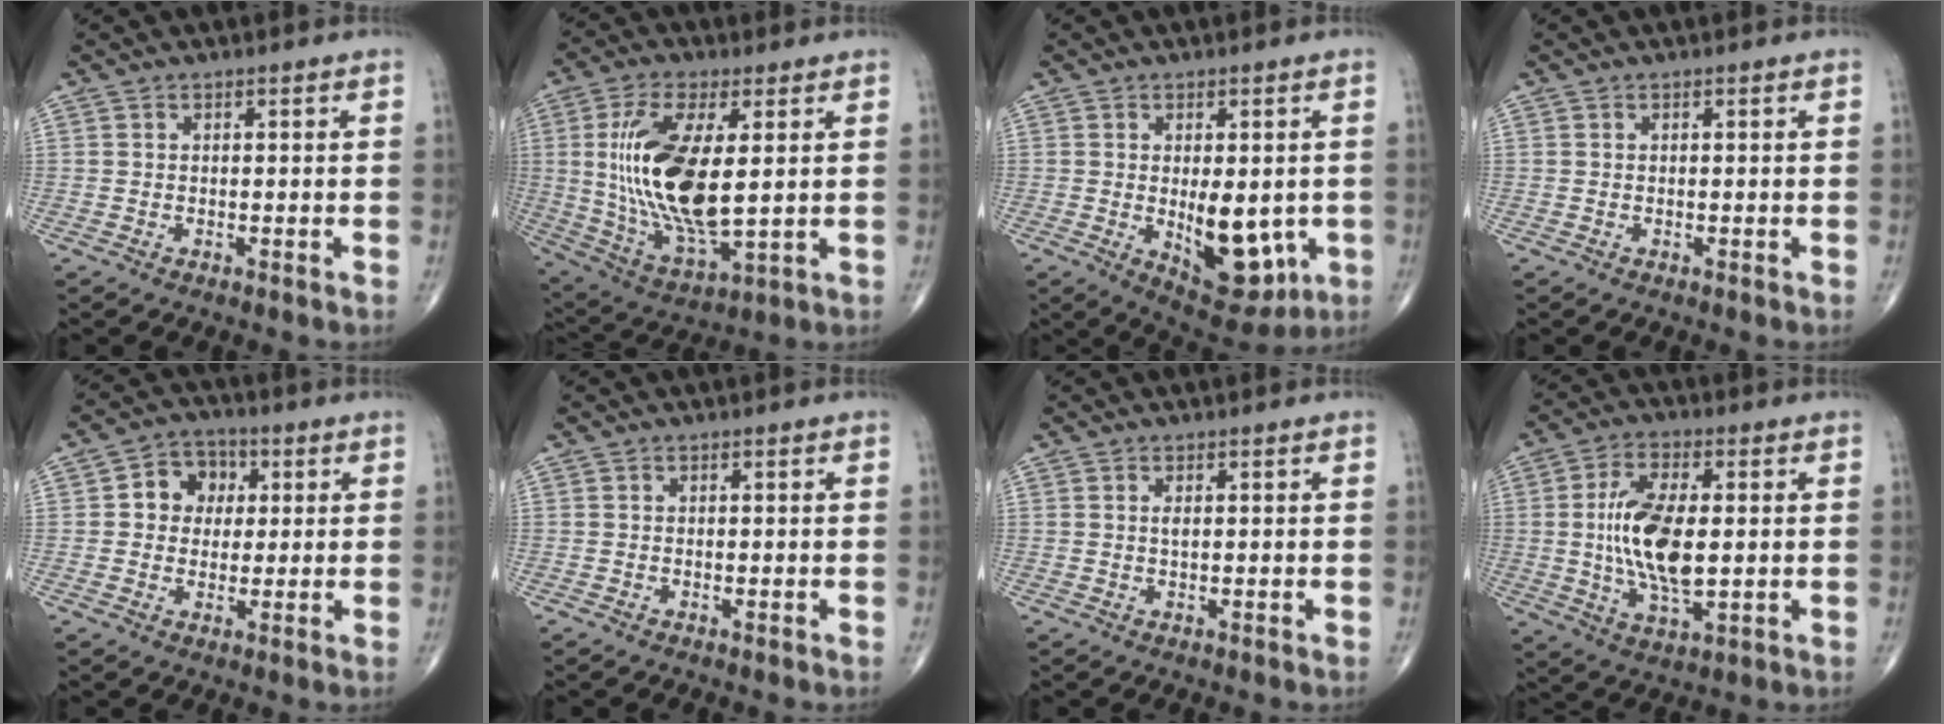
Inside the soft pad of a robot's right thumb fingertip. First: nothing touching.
{"total": 19.1, "force": [2.2, 7.7, 17.4], "torque": [-0.350, -0.020, 0.052]}
{"total": 11.9, "force": [-1.8, 6.1, 10.1], "torque": [-0.107, -0.018, -0.009]}
{"total": 0.0}
{"total": 7.2, "force": [1.3, 6.1, 3.6], "torque": [-0.019, 0.009, 0.011]}
{"total": 0.0}
{"total": 0.8, "force": [0.2, 0.3, 0.8], "torque": [-0.015, -0.001, 0.003]}
{"total": 13.7, "force": [0.3, 6.1, 12.2], "torque": [-0.233, -0.009, 0.007]}